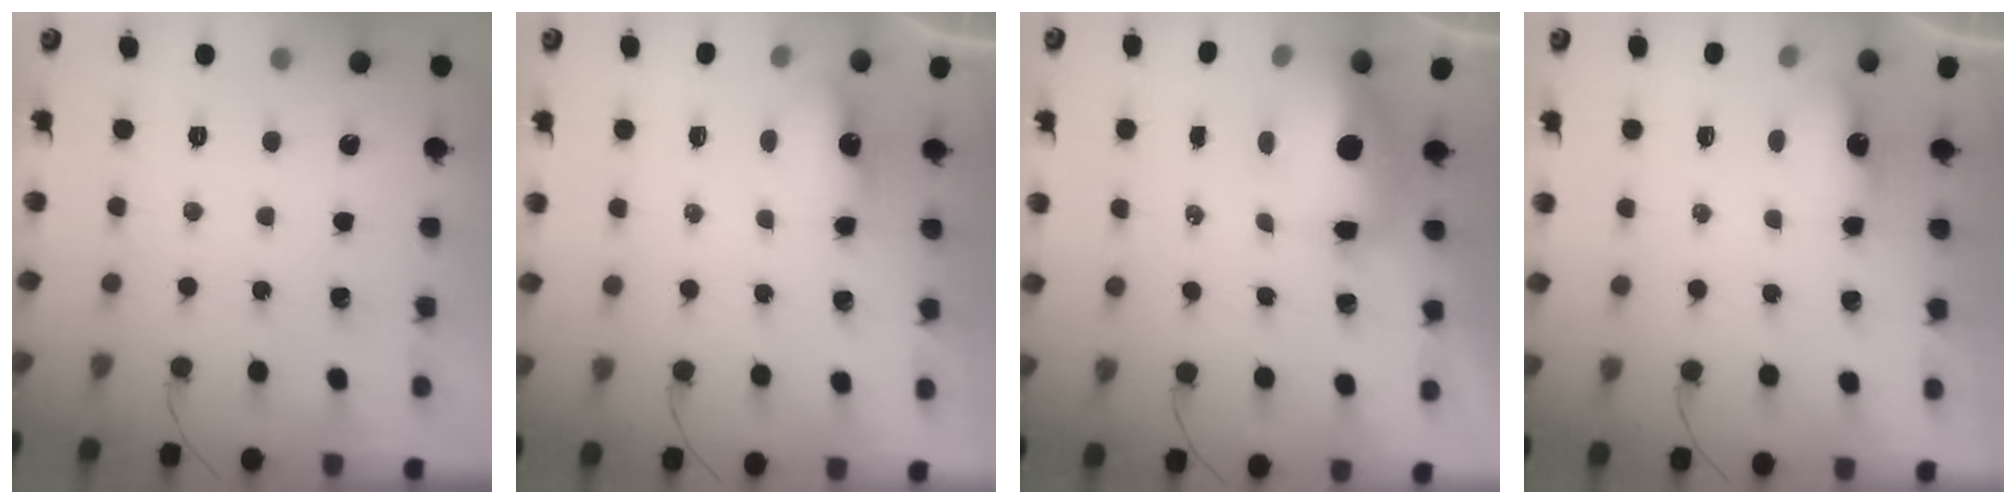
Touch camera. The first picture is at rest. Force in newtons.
{"total": 5.2, "press": 5.0, "slide": 1.3}
{"total": 11.1, "press": 10.8, "slide": 2.6}
{"total": 5.2, "press": 5.0, "slide": 1.3}